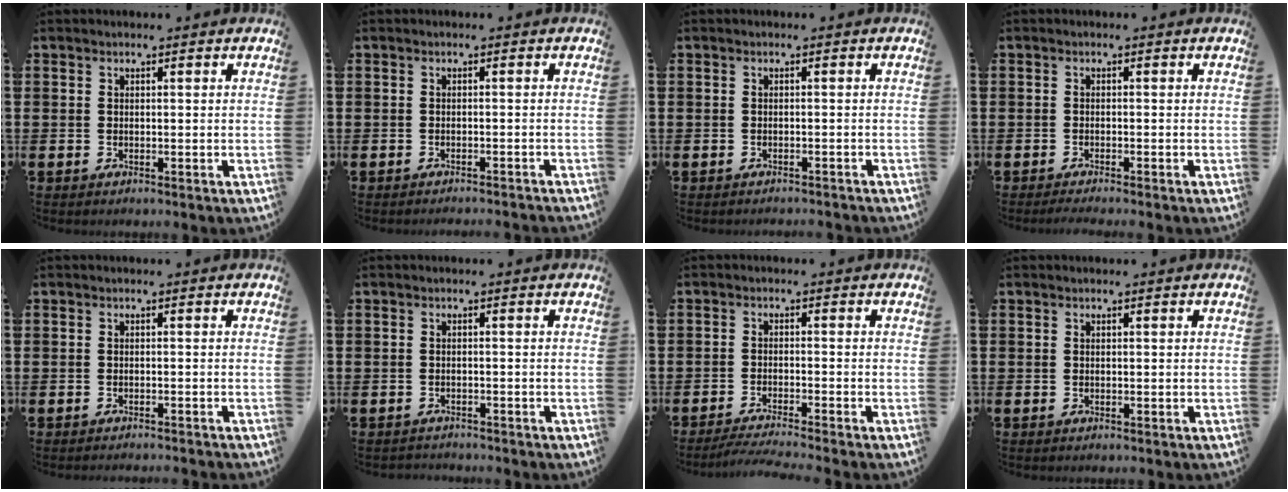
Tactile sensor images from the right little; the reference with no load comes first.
{"total": 0.8, "force": [-0.8, -0.2, 0.0], "torque": [0.001, 0.001, -0.017]}
{"total": 0.6, "force": [-0.6, 0.0, 0.0], "torque": [0.000, -0.001, -0.013]}
{"total": 0.9, "force": [-0.7, -0.1, 0.5], "torque": [-0.008, -0.003, -0.013]}
{"total": 0.6, "force": [-0.6, -0.1, 0.0], "torque": [0.001, -0.001, -0.013]}
{"total": 0.8, "force": [-0.8, 0.1, -0.1], "torque": [-0.002, 0.000, -0.016]}
{"total": 2.2, "force": [-1.9, -0.1, 1.1], "torque": [-0.017, 0.000, -0.036]}
{"total": 0.0}